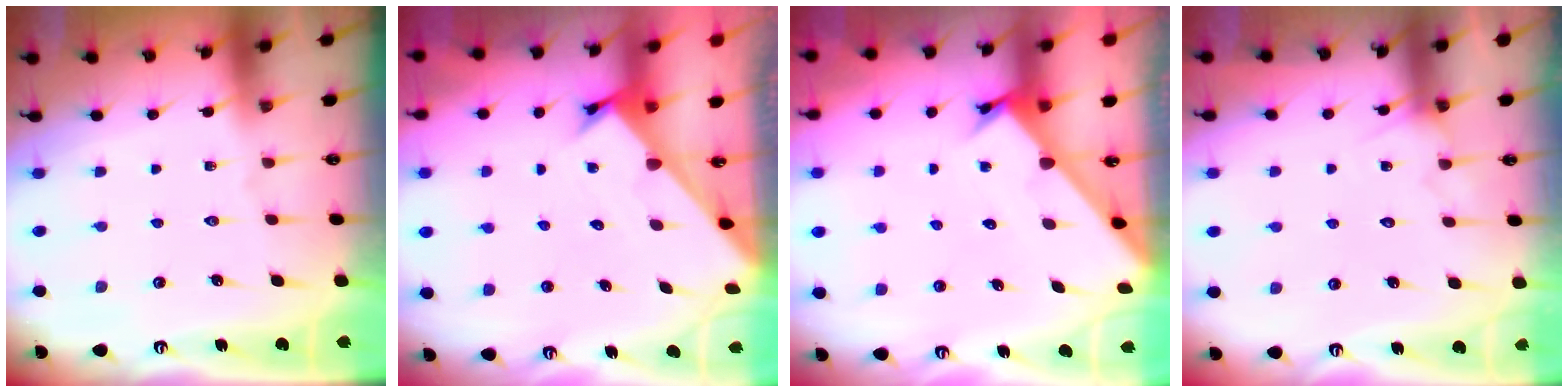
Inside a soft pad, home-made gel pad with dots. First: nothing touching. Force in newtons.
{"total": 2.4, "press": 2.4, "slide": 0.2}
{"total": 2.4, "press": 2.4, "slide": 0.1}
{"total": 6.1, "press": 6.1, "slide": 0.5}